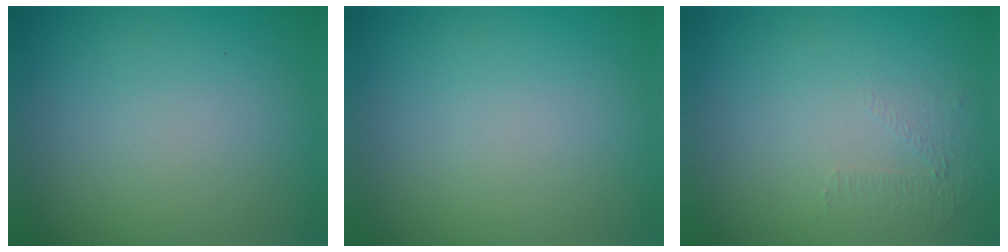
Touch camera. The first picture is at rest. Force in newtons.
{"total": 0.0}
{"total": 0.9, "press": 0.4, "slide": 0.8}